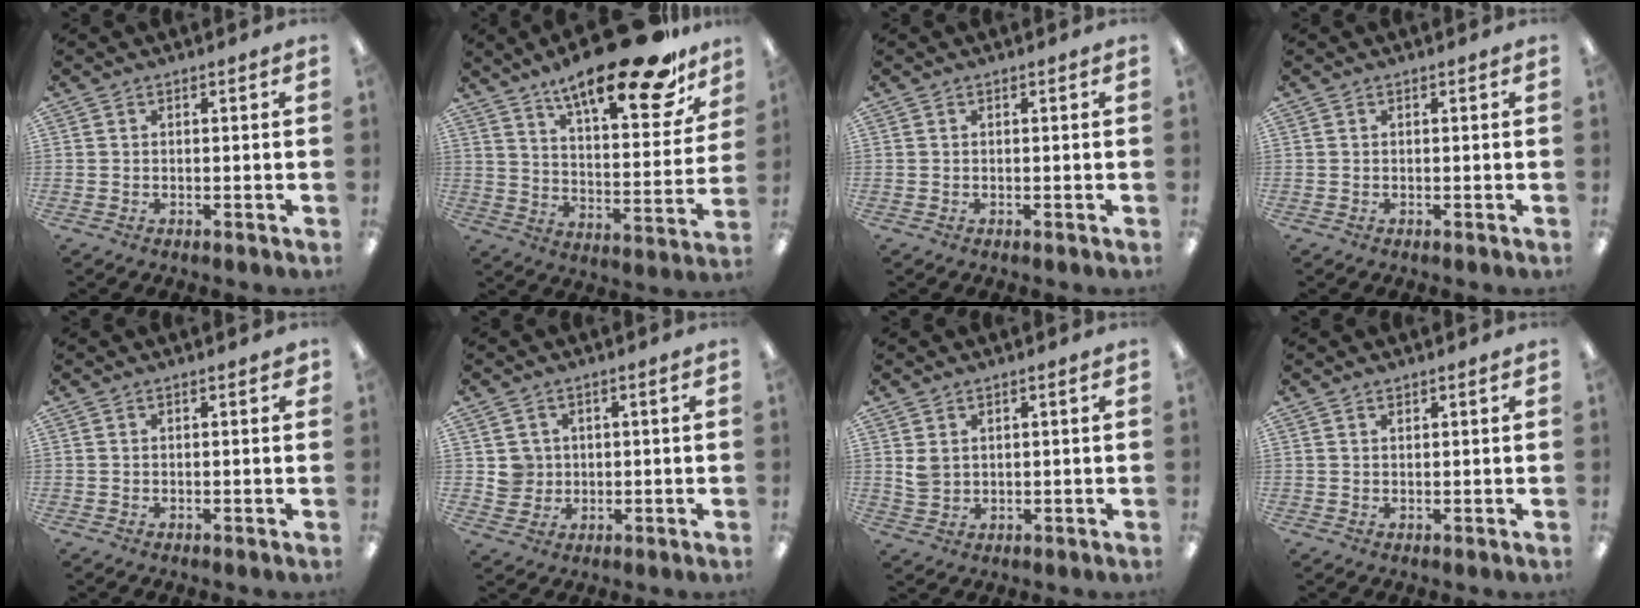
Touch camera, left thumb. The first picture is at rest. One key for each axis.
{"total": 23.3, "fx": 17.3, "fy": 6.1, "fz": 14.4, "tx": -0.217, "ty": -0.114, "tz": 0.279}
{"total": 0.0}
{"total": 0.0}
{"total": 1.2, "fx": 0.6, "fy": 0.5, "fz": 0.9, "tx": -0.003, "ty": -0.003, "tz": 0.007}
{"total": 4.3, "fx": 0.9, "fy": 4.1, "fz": 0.4, "tx": 0.005, "ty": 0.000, "tz": 0.013}
{"total": 3.7, "fx": 1.6, "fy": 2.6, "fz": 2.1, "tx": -0.043, "ty": 0.003, "tz": 0.032}
{"total": 1.7, "fx": 1.6, "fy": 0.6, "fz": 0.1, "tx": 0.005, "ty": -0.005, "tz": 0.029}